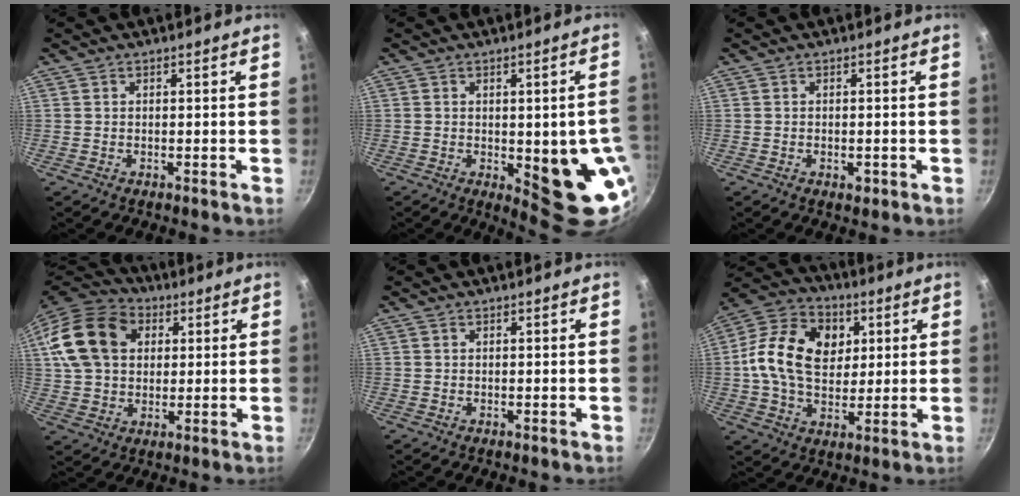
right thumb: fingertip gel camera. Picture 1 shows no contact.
{"total": 13.6, "force": [-2.4, 4.8, 12.6], "torque": [-0.114, -0.010, -0.021]}
{"total": 1.8, "force": [-0.7, 1.0, 1.3], "torque": [-0.018, -0.002, -0.010]}
{"total": 19.1, "force": [5.2, 14.2, 11.7], "torque": [-0.215, 0.020, 0.087]}
{"total": 0.0}
{"total": 17.3, "force": [3.1, 12.6, 11.3], "torque": [-0.172, 0.010, 0.041]}